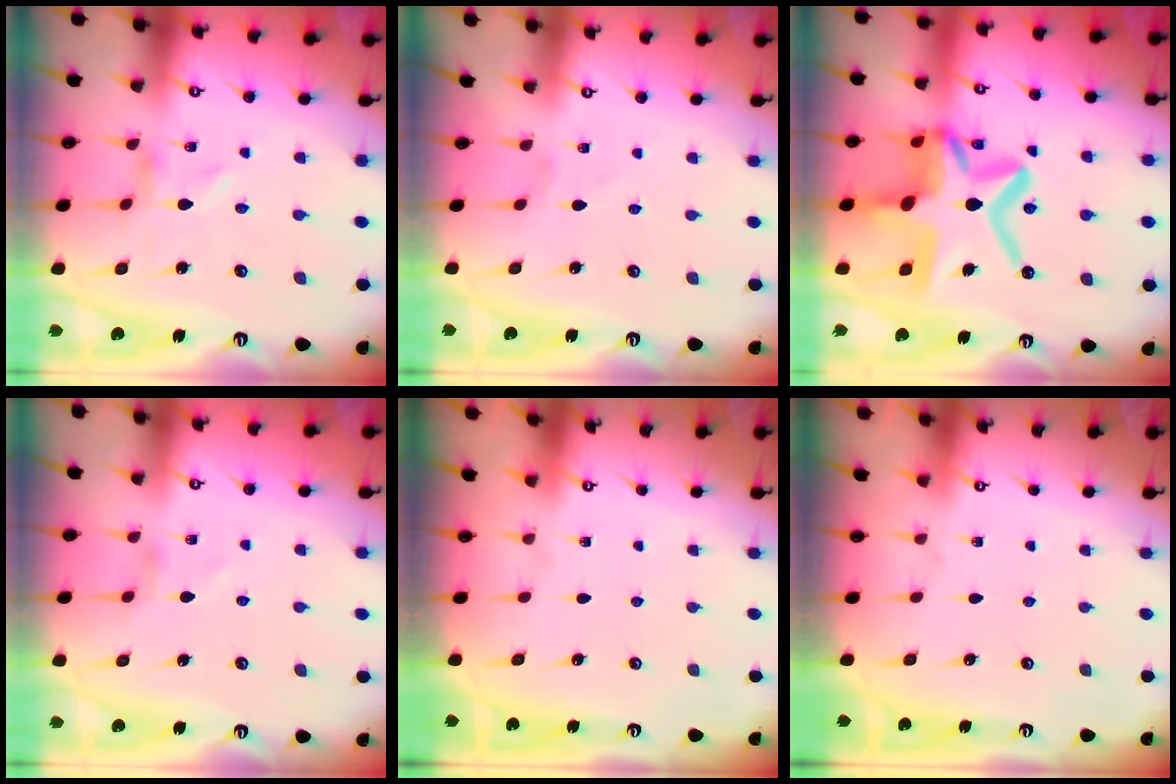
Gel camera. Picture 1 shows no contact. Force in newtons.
{"total": 1.3, "press": 1.3, "slide": 0.1}
{"total": 20.2, "press": 20.1, "slide": 1.9}
{"total": 0.8, "press": 0.8, "slide": 0.3}
{"total": 0.0}
{"total": 0.0}